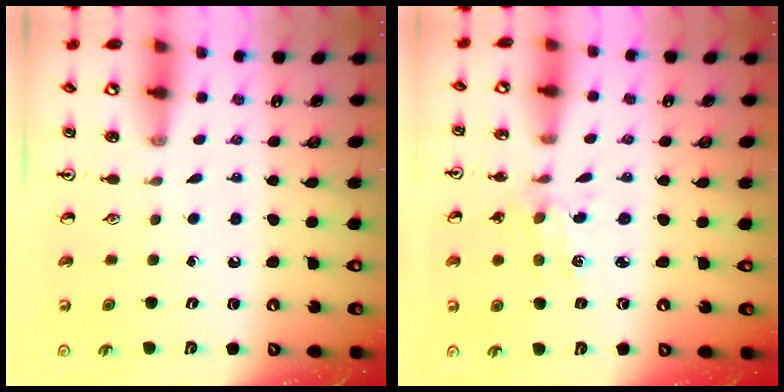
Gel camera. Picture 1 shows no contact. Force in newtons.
{"total": 1.6, "press": 1.6, "slide": 0.3}